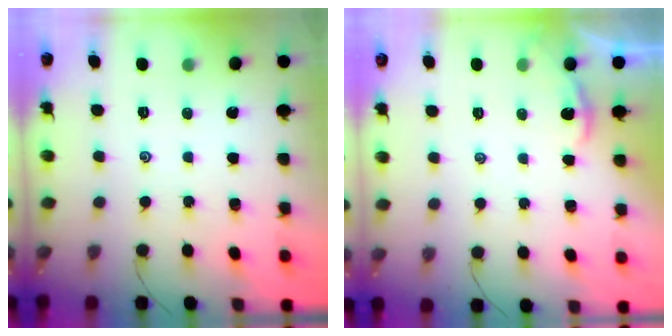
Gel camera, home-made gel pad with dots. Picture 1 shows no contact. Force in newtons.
{"total": 1.5, "press": 1.5, "slide": 0.2}